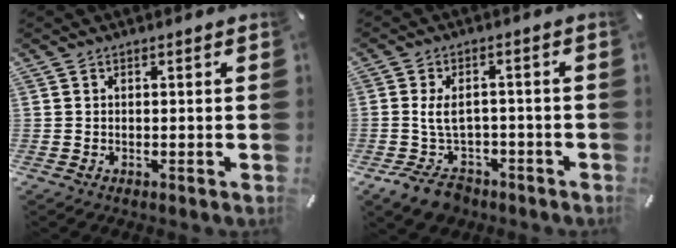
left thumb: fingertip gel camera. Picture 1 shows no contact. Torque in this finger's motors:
{"motor_torque": [-0.36, 0.92, 0.04, -0.03, 0.06]}